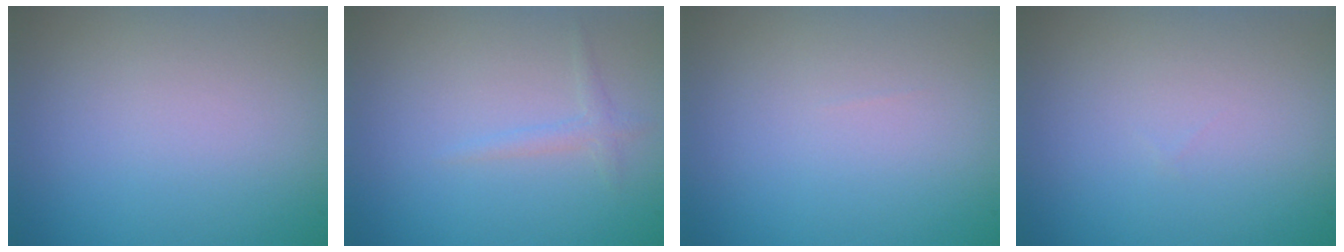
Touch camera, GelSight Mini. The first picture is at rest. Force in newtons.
{"total": 0.6, "press": 0.6, "slide": 0.1}
{"total": 0.0}
{"total": 0.0}